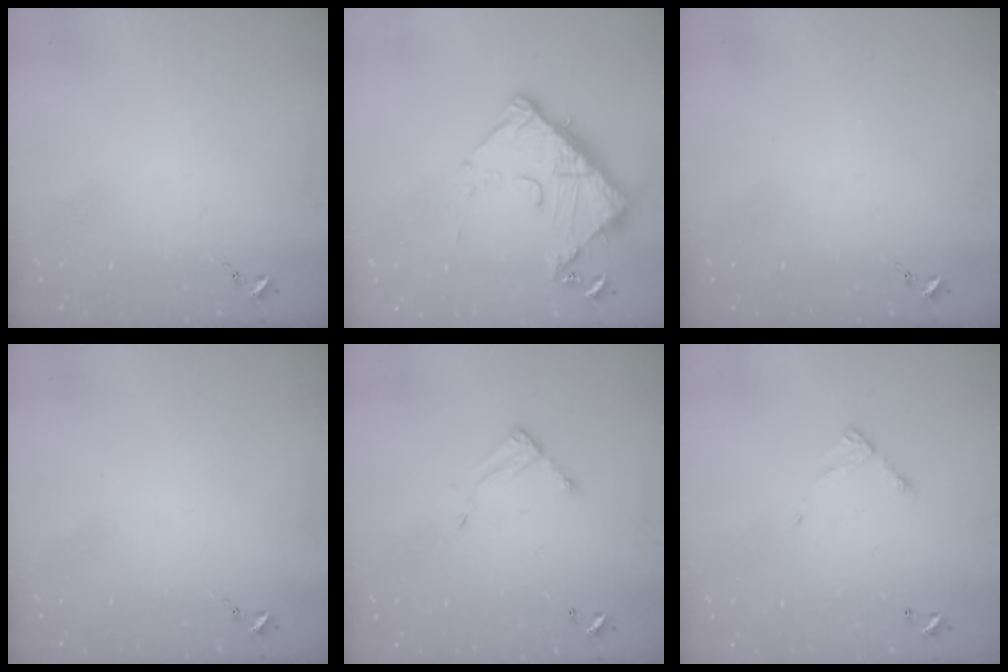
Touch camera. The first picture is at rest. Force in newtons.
{"total": 13.0, "press": 13.0, "slide": 1.3}
{"total": 0.0}
{"total": 0.0}
{"total": 7.1, "press": 7.1, "slide": 0.5}
{"total": 5.8, "press": 5.8, "slide": 0.3}